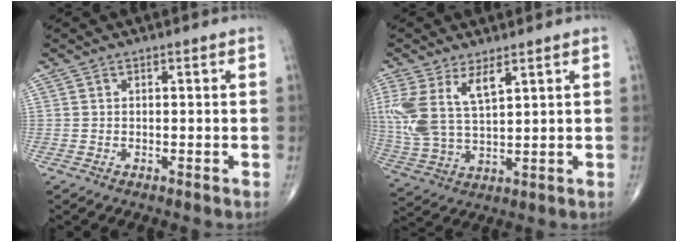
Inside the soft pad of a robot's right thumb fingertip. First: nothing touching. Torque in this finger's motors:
{"motor_torque": [-0.17, 0.57, 0.89, 0.78, 0.14]}